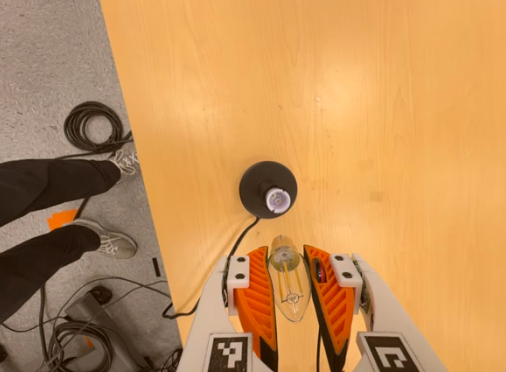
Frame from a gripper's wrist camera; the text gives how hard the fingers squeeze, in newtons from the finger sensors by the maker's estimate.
{"total": 21.0, "left": 22.2, "right": 19.9}